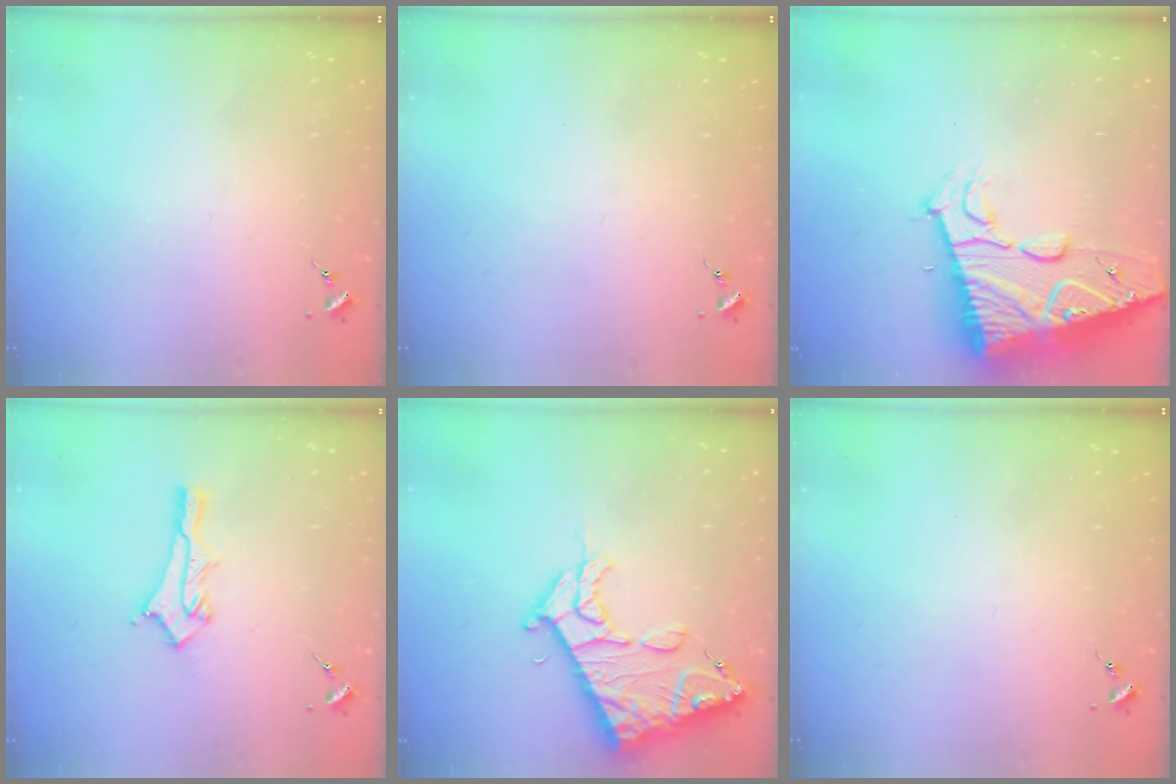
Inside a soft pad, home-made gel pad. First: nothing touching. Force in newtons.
{"total": 0.0}
{"total": 18.3, "press": 18.2, "slide": 1.7}
{"total": 12.5, "press": 12.5, "slide": 1.2}
{"total": 15.7, "press": 15.6, "slide": 1.7}
{"total": 0.0}